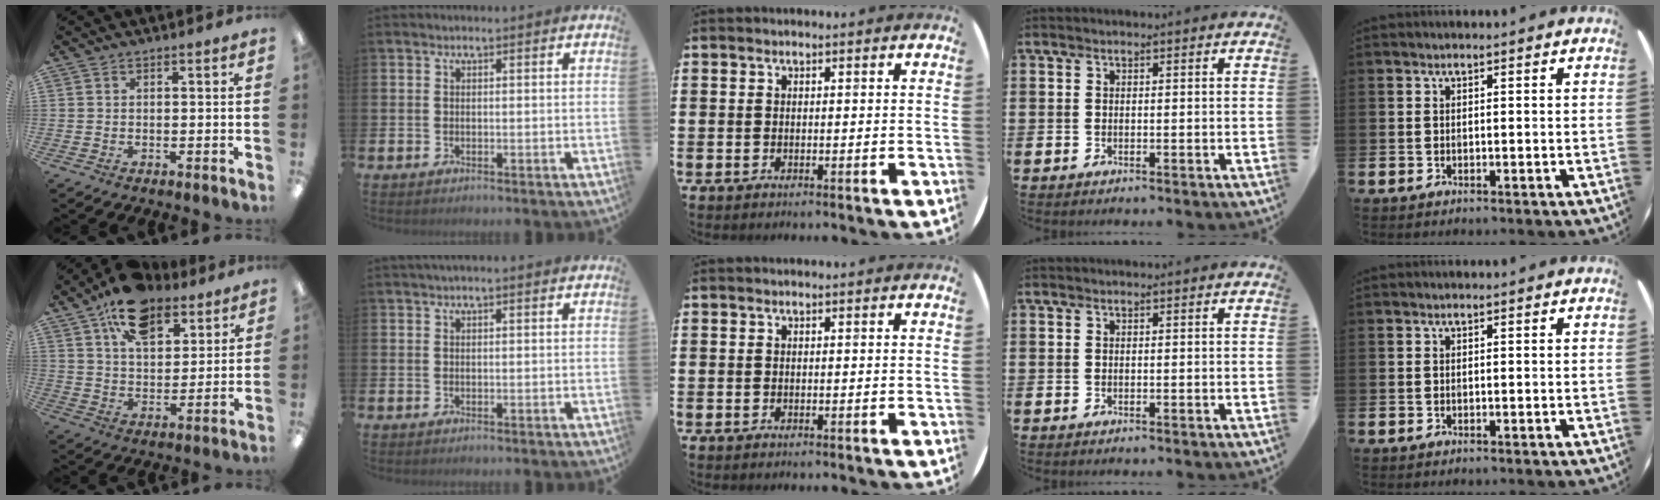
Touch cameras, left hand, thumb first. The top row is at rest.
{"thumb": {"total": 15.3, "force": [10.1, 8.1, 8.1], "torque": [-0.128, -0.043, 0.182]}, "index": {"total": 0.8, "force": [0.6, -0.1, 0.4], "torque": [-0.006, 0.000, 0.011]}}